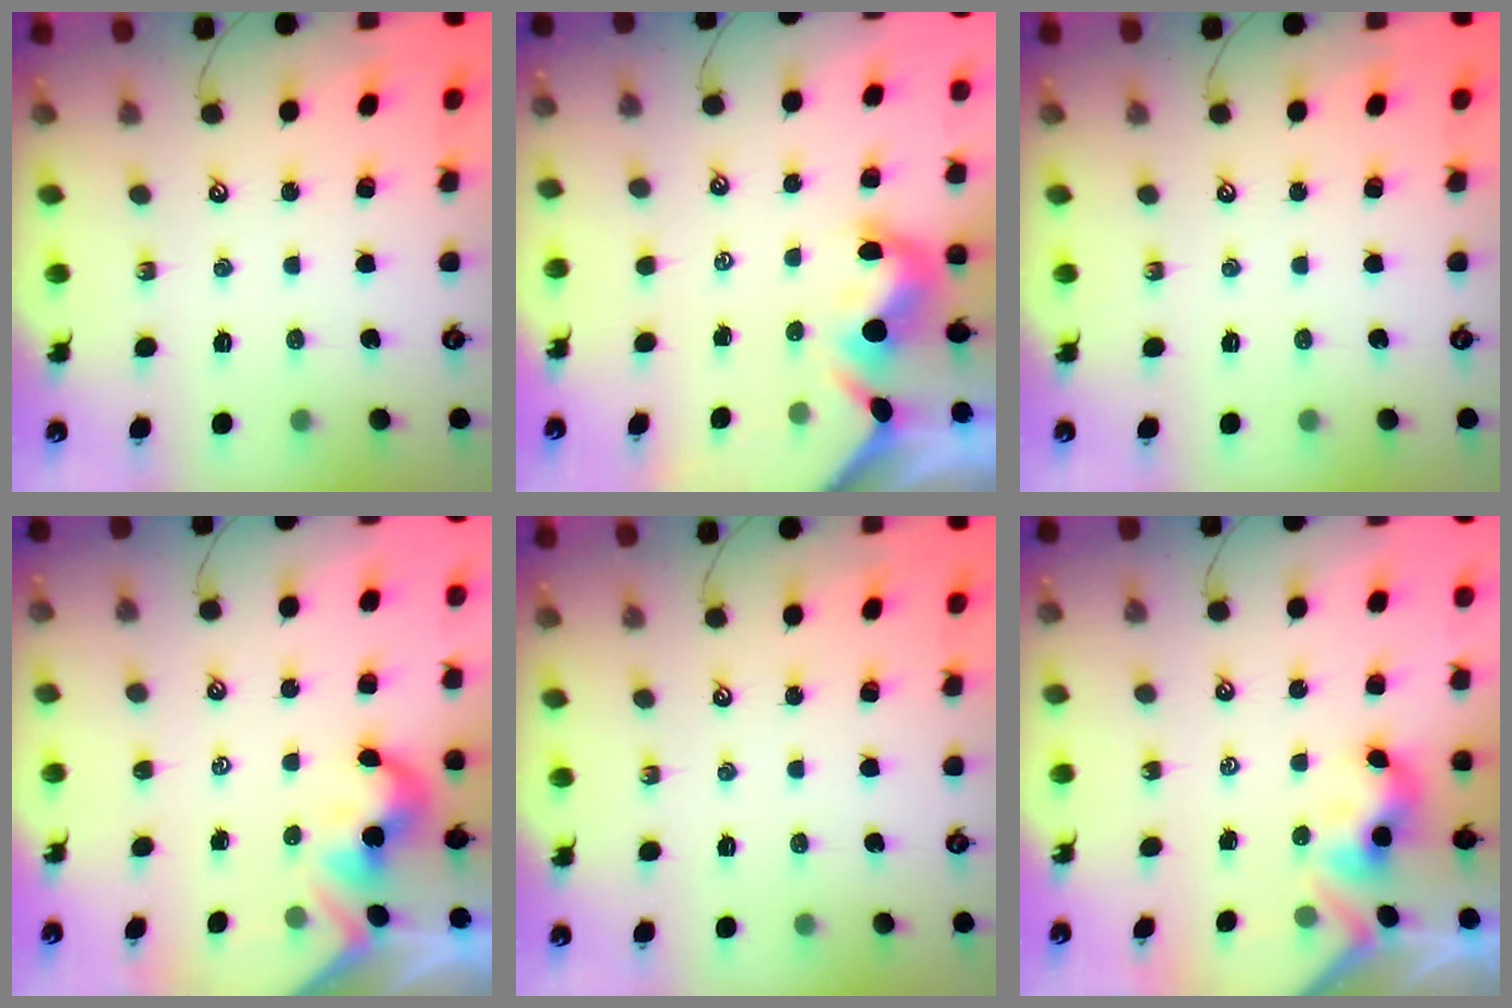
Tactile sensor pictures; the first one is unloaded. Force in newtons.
{"total": 2.6, "press": 2.4, "slide": 1.0}
{"total": 0.0}
{"total": 2.1, "press": 2.1, "slide": 0.4}
{"total": 0.0}
{"total": 3.6, "press": 3.6, "slide": 0.4}